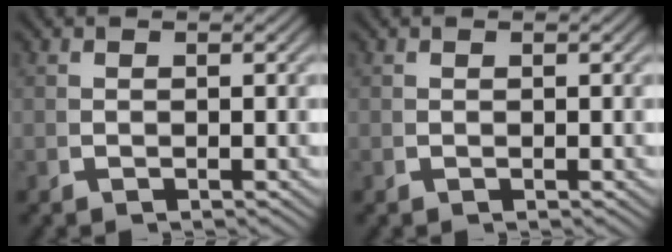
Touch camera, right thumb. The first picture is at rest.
{"total": 0.0}